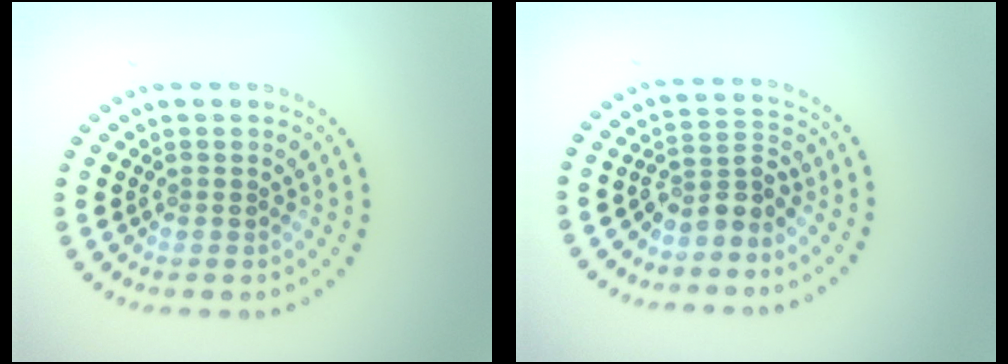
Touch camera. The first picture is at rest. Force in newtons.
{"total": 2.7, "press": 1.9, "slide": 1.9}